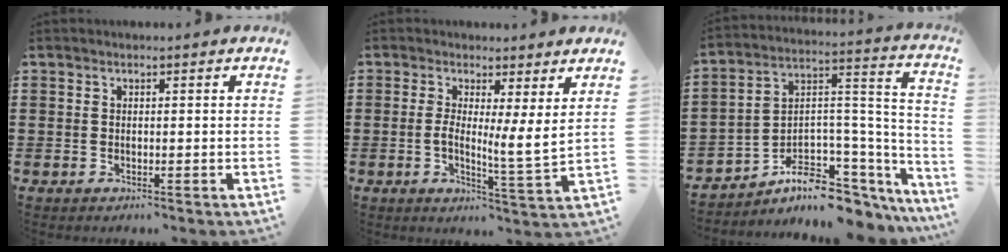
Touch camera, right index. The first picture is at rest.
{"total": 5.4, "force": [1.8, 0.2, 5.1], "torque": [-0.081, -0.026, 0.025]}
{"total": 6.7, "force": [-4.5, 3.9, 3.2], "torque": [-0.070, -0.011, -0.078]}